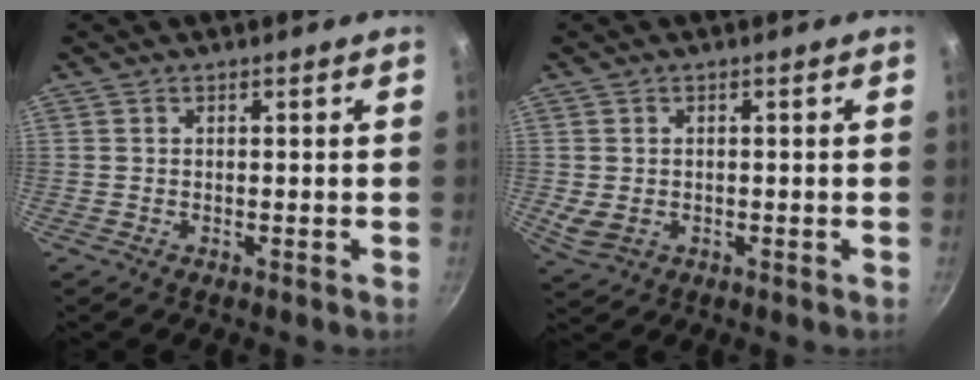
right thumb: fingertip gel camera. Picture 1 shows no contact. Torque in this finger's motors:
{"motor_torque": [2.43, 2.31, 0.04, -0.15, 0.04]}